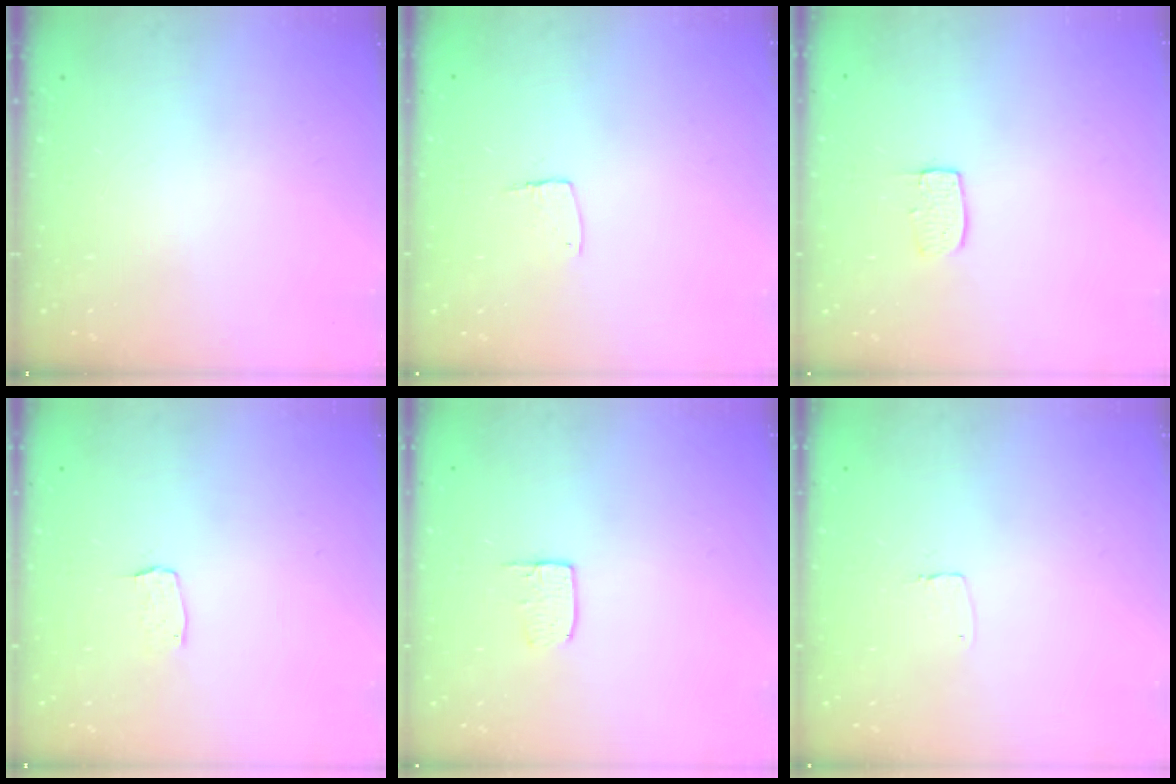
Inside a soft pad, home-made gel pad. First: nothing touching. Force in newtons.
{"total": 5.1, "press": 5.1, "slide": 0.4}
{"total": 6.7, "press": 6.6, "slide": 0.4}
{"total": 3.0, "press": 3.0, "slide": 0.2}
{"total": 4.3, "press": 4.3, "slide": 0.3}
{"total": 3.5, "press": 3.5, "slide": 0.3}